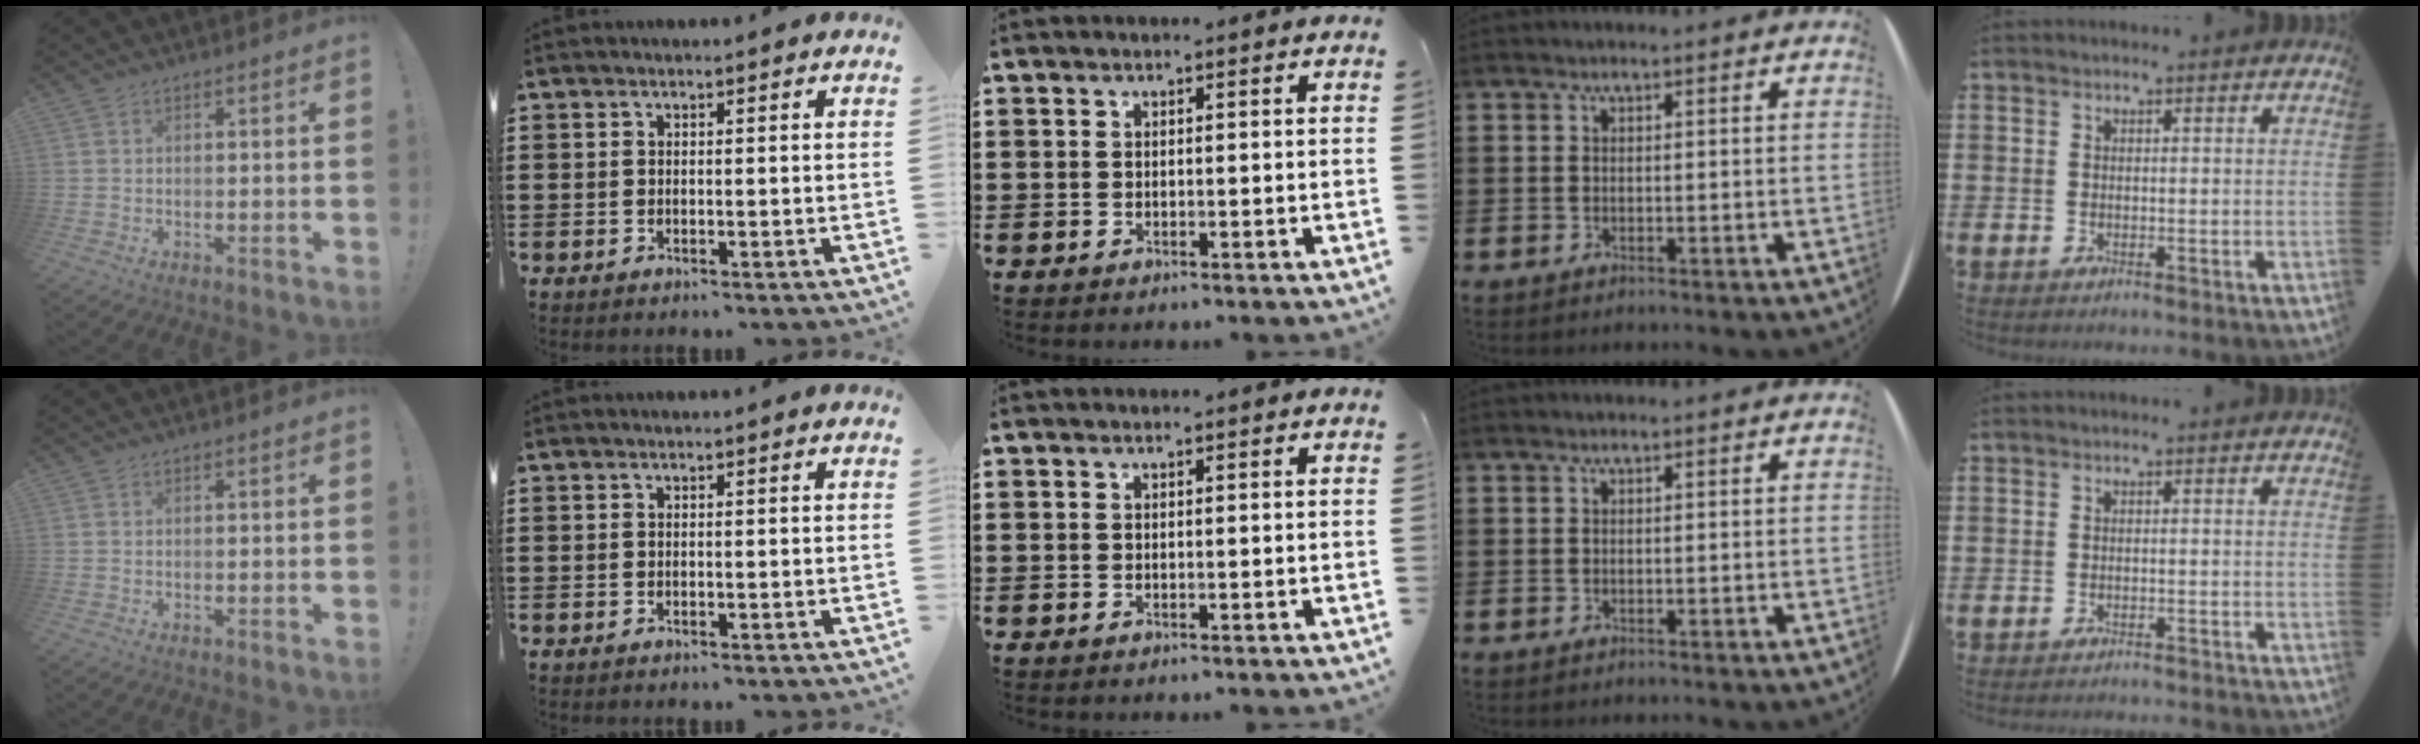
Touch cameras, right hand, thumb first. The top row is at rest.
{"little": {"total": 1.0, "force": [-1.0, -0.2, -0.1], "torque": [0.000, 0.001, -0.021]}}